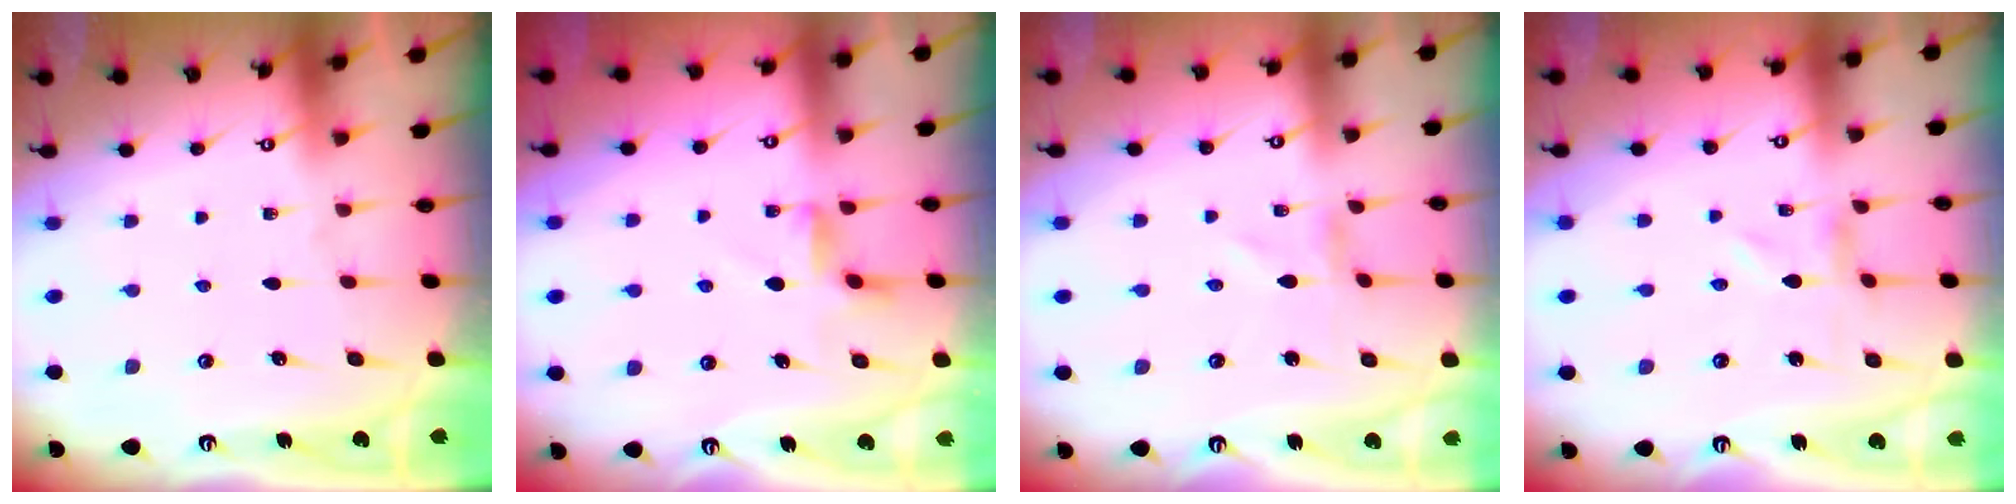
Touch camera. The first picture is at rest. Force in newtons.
{"total": 2.9, "press": 2.8, "slide": 0.5}
{"total": 1.2, "press": 1.2, "slide": 0.1}
{"total": 0.0}